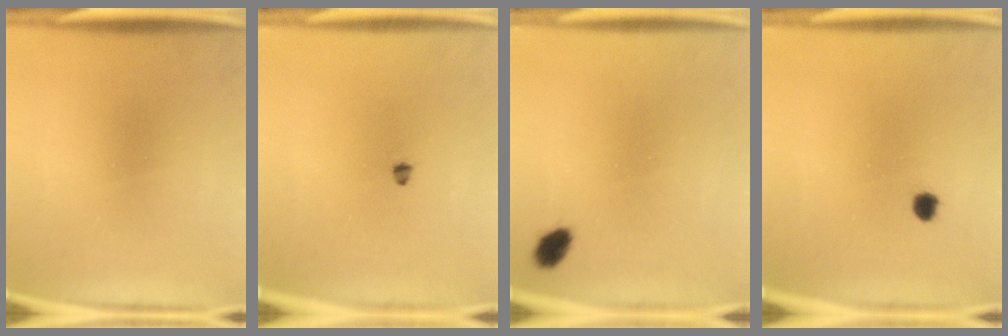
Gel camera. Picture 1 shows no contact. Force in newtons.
{"total": 1.1}
{"total": 3.0}
{"total": 1.7}